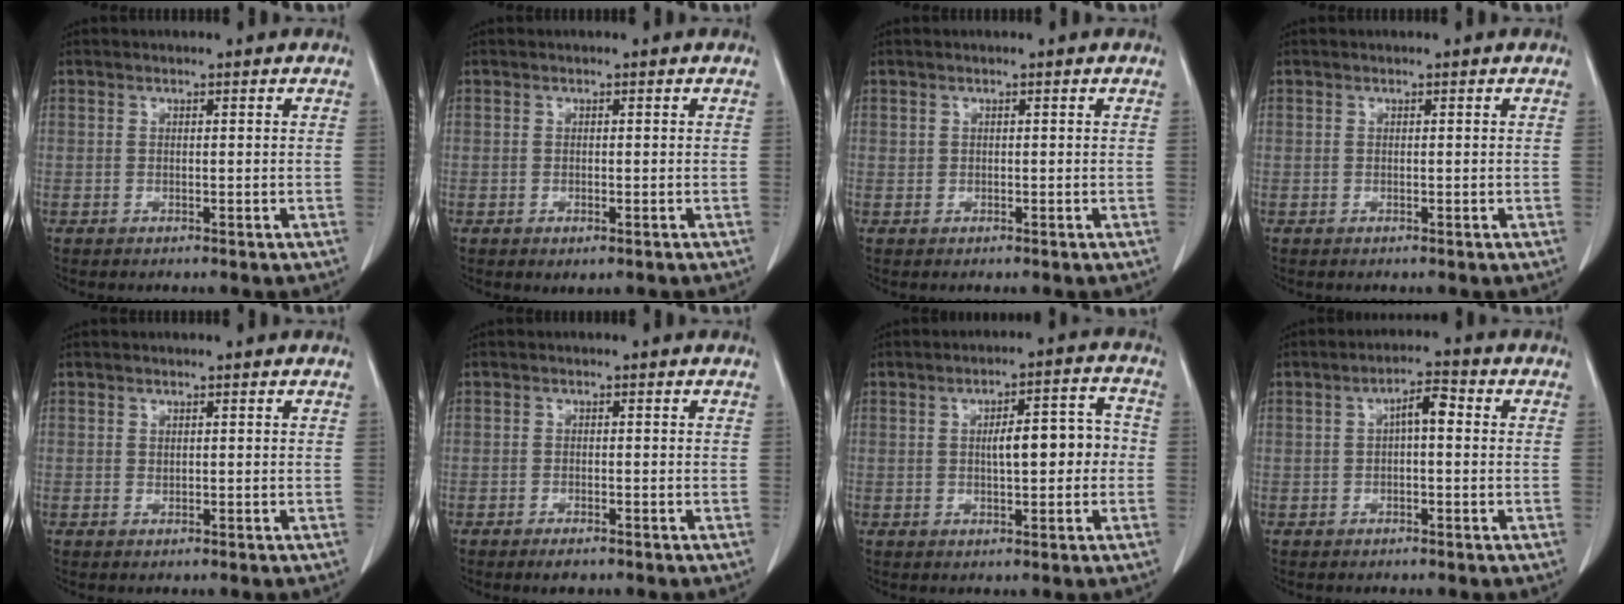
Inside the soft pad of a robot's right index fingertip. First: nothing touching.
{"total": 1.1, "force": [-0.5, 0.5, 0.9], "torque": [-0.015, -0.003, -0.002]}
{"total": 0.0}
{"total": 0.0}
{"total": 0.0}
{"total": 2.0, "force": [-1.5, 0.6, 1.2], "torque": [-0.021, -0.002, -0.020]}
{"total": 7.3, "force": [-0.2, 2.2, 7.0], "torque": [-0.102, 0.028, 0.002]}
{"total": 3.8, "force": [0.4, 1.1, 3.6], "torque": [-0.059, 0.016, 0.003]}